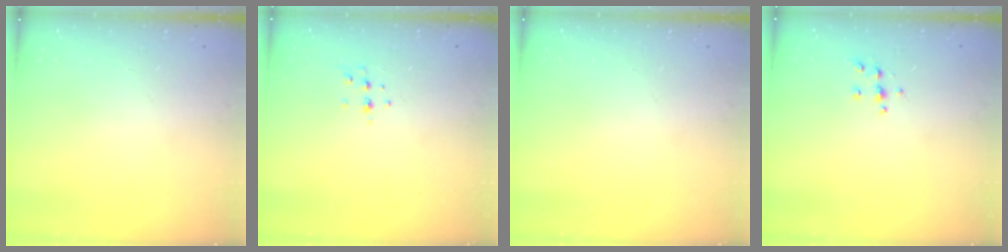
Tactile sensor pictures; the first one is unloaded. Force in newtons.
{"total": 5.3, "press": 5.2, "slide": 1.4}
{"total": 0.0}
{"total": 4.5, "press": 4.5, "slide": 0.5}